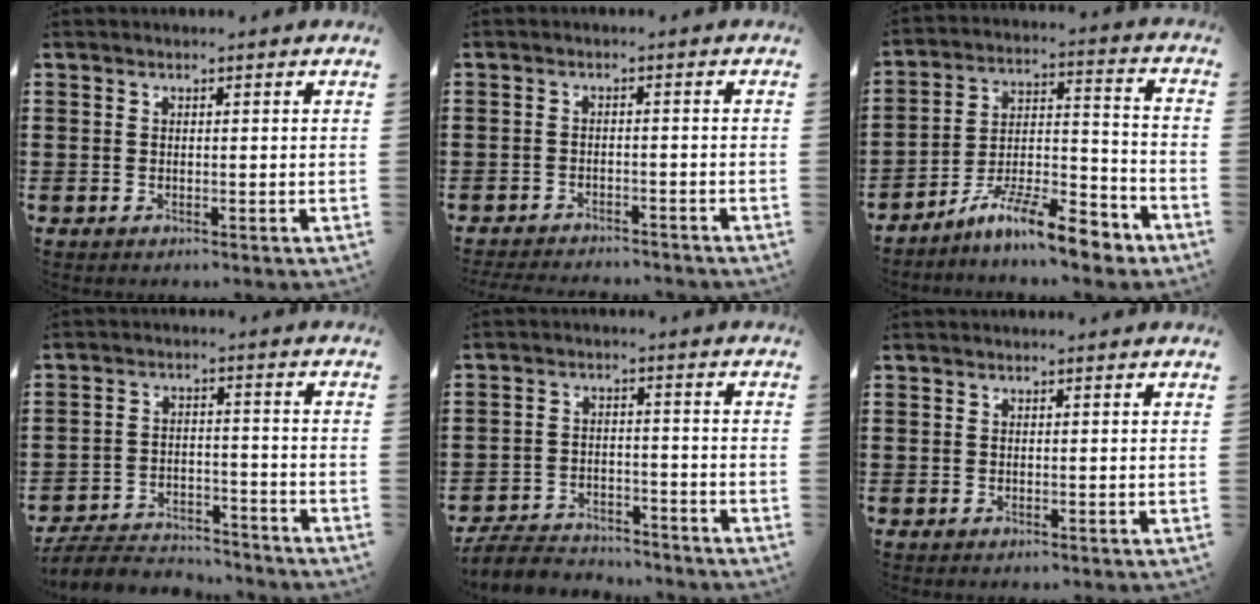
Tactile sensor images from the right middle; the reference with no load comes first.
{"total": 2.5, "force": [-2.5, 0.2, 0.0], "torque": [-0.006, 0.000, -0.054]}
{"total": 11.4, "force": [-9.3, 2.0, 6.3], "torque": [-0.102, 0.032, -0.175]}
{"total": 4.9, "force": [-4.8, 1.2, 0.6], "torque": [-0.025, 0.007, -0.102]}
{"total": 4.7, "force": [-4.6, 1.2, 0.4], "torque": [-0.022, 0.005, -0.099]}
{"total": 0.0}